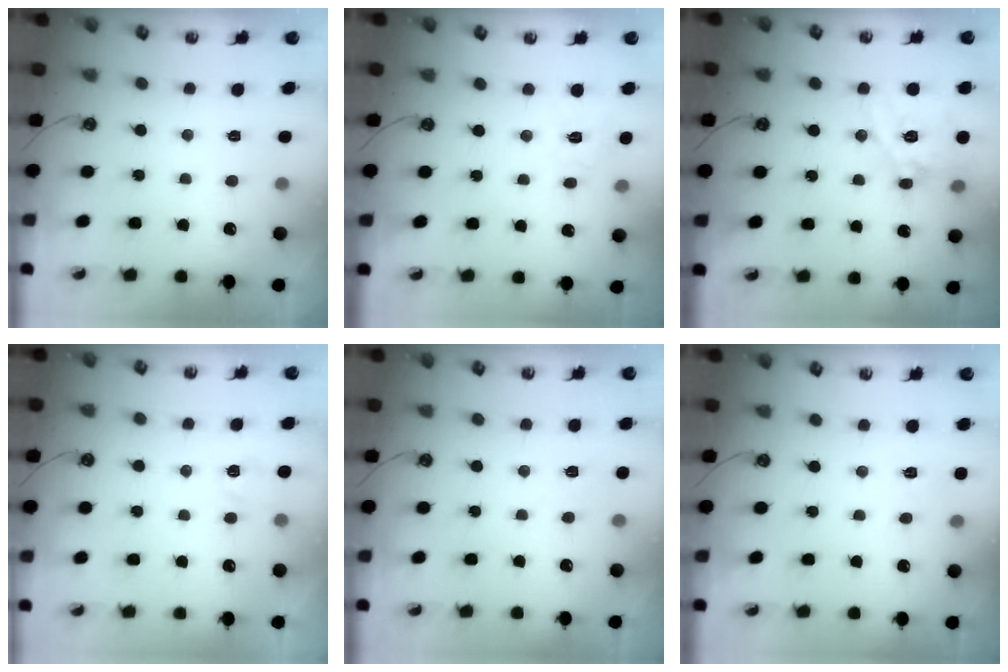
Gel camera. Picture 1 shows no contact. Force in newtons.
{"total": 6.0, "press": 5.9, "slide": 0.4}
{"total": 14.9, "press": 14.8, "slide": 1.9}
{"total": 5.5, "press": 5.5, "slide": 0.8}
{"total": 2.8, "press": 2.8, "slide": 0.3}
{"total": 2.8, "press": 2.8, "slide": 0.4}